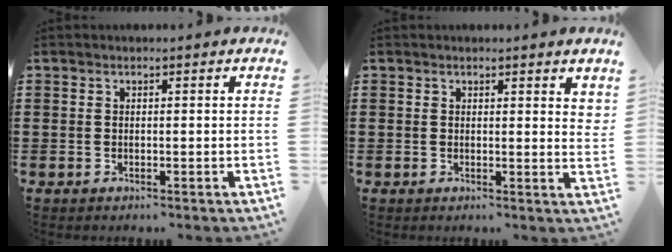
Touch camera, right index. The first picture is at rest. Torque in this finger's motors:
{"motor_torque": [-0.27, 0.24, 0.18, 0.01]}